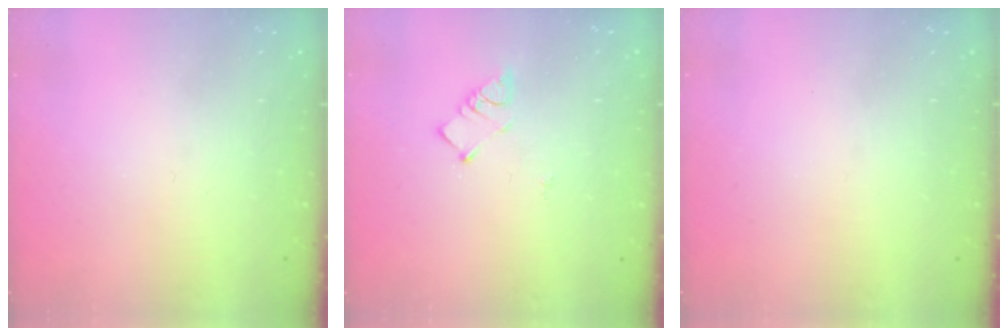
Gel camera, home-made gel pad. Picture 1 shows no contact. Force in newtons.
{"total": 4.3, "press": 4.3, "slide": 0.1}
{"total": 0.0}